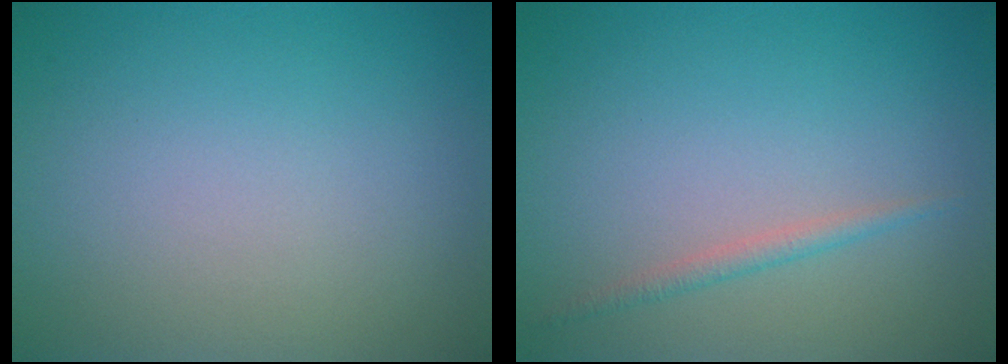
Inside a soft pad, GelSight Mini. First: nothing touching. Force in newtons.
{"total": 1.2, "press": 1.2, "slide": 0.0}